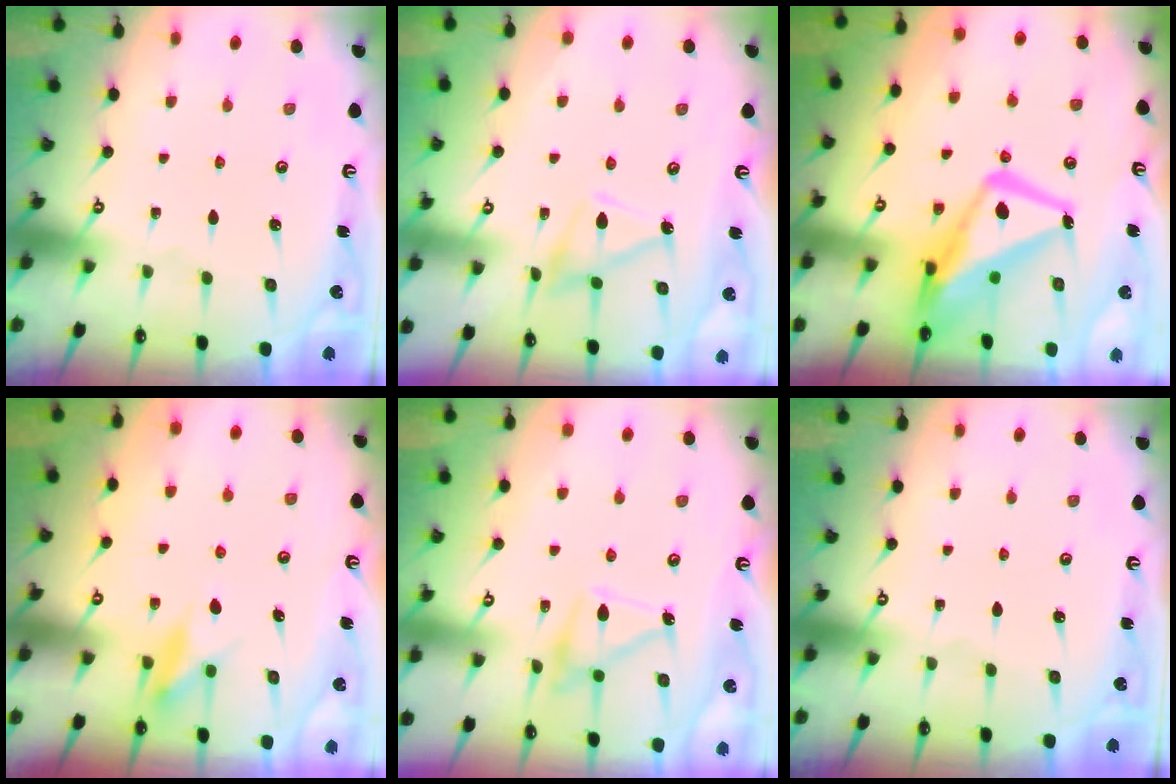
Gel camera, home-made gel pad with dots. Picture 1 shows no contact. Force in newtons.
{"total": 11.4, "press": 11.4, "slide": 0.7}
{"total": 15.4, "press": 15.3, "slide": 1.5}
{"total": 8.4, "press": 8.3, "slide": 0.9}
{"total": 14.1, "press": 14.1, "slide": 0.9}
{"total": 0.0}